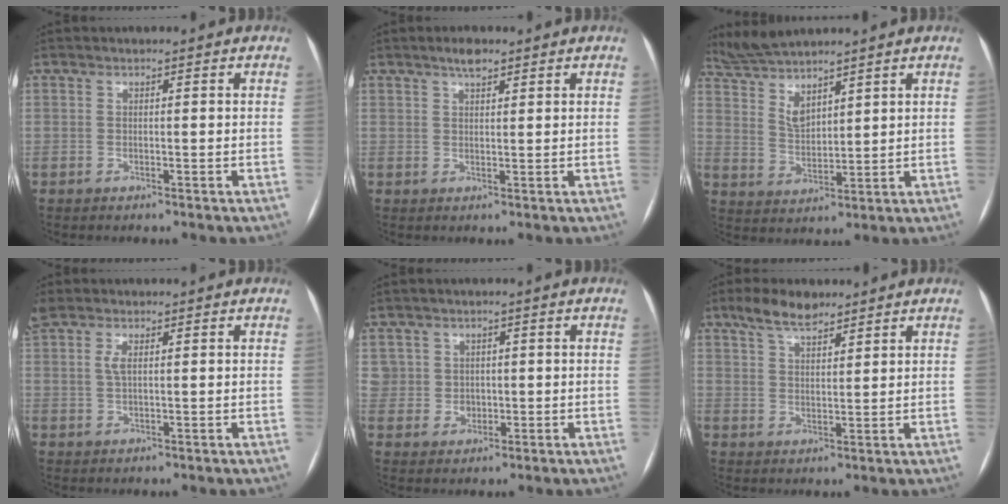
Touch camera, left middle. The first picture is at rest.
{"total": 2.5, "force": [1.9, 0.8, 1.5], "torque": [-0.028, 0.006, 0.031]}
{"total": 7.1, "force": [6.4, 0.9, 2.9], "torque": [-0.077, 0.005, 0.138]}
{"total": 2.8, "force": [1.3, 1.0, 2.3], "torque": [-0.068, 0.013, 0.030]}
{"total": 4.4, "force": [1.1, 4.3, 0.3], "torque": [-0.003, 0.007, 0.030]}
{"total": 5.8, "force": [4.5, 1.9, 3.1], "torque": [-0.063, 0.011, 0.085]}